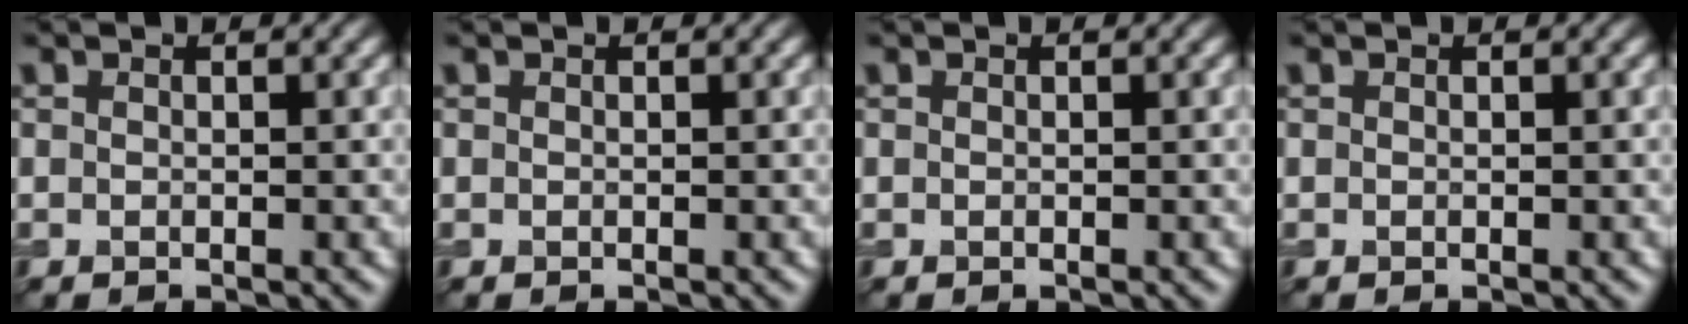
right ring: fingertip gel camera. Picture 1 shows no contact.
{"total": 0.0}
{"total": 0.0}
{"total": 0.0}